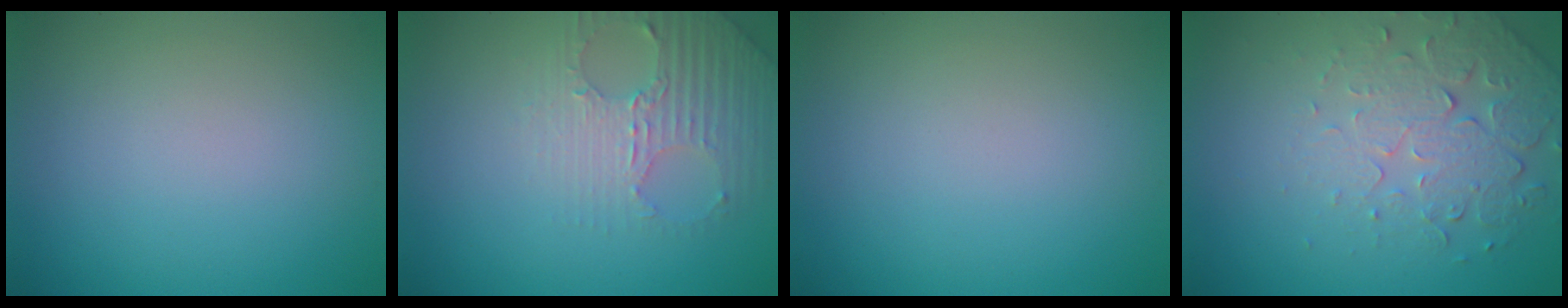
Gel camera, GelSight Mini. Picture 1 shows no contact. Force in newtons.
{"total": 3.9, "press": 3.7, "slide": 1.0}
{"total": 0.0}
{"total": 5.1, "press": 3.7, "slide": 3.5}